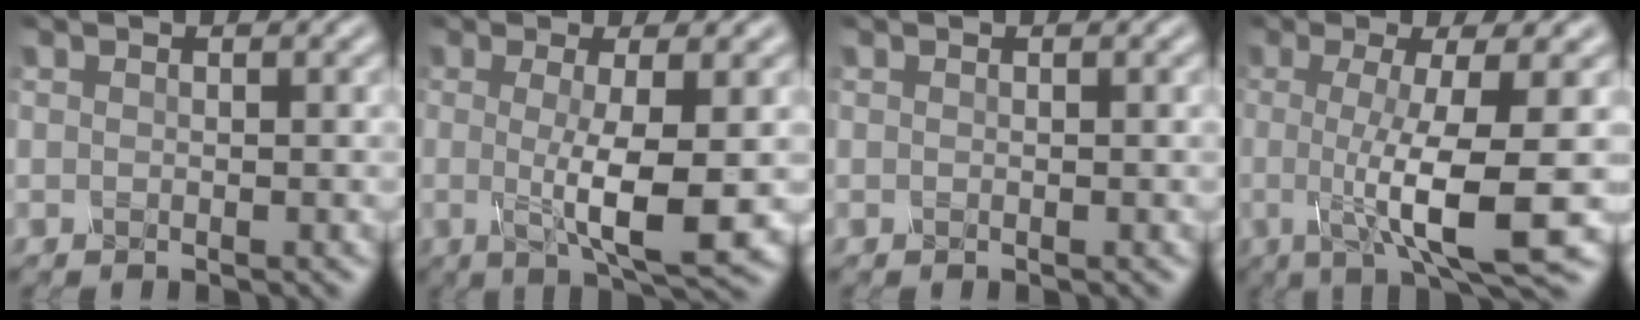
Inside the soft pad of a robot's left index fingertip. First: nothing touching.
{"total": 5.9, "force": [-0.4, 1.1, 5.8], "torque": [-0.095, -0.009, -0.007]}
{"total": 0.0}
{"total": 8.4, "force": [-1.0, 1.6, 8.2], "torque": [-0.124, -0.011, -0.018]}